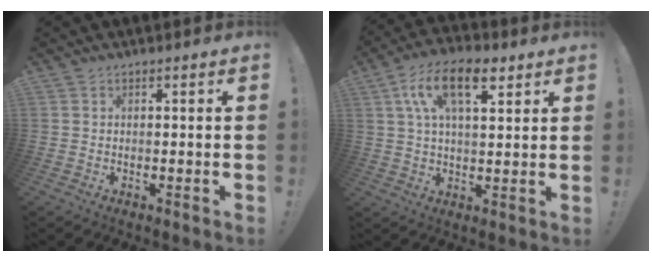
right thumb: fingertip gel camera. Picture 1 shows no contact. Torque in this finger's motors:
{"motor_torque": [1.50, 1.51, 1.42, 0.02, 0.07]}